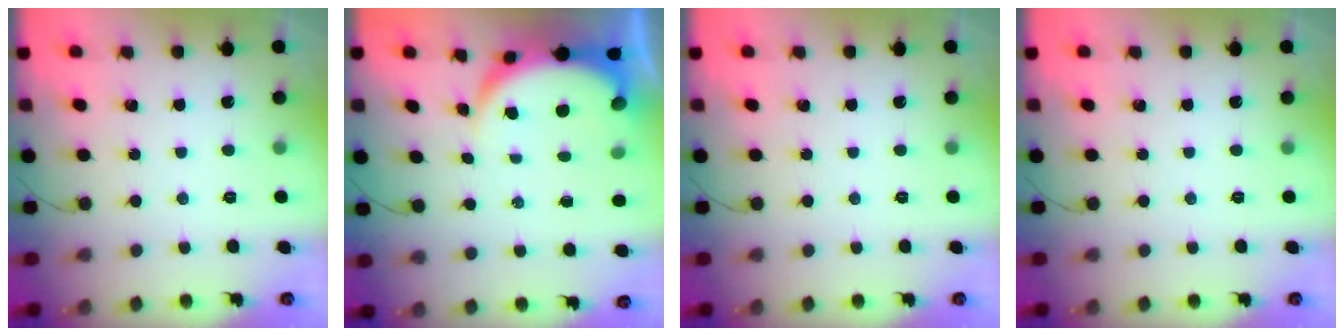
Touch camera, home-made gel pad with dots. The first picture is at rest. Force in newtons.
{"total": 5.4, "press": 5.4, "slide": 0.2}
{"total": 0.0}
{"total": 0.0}